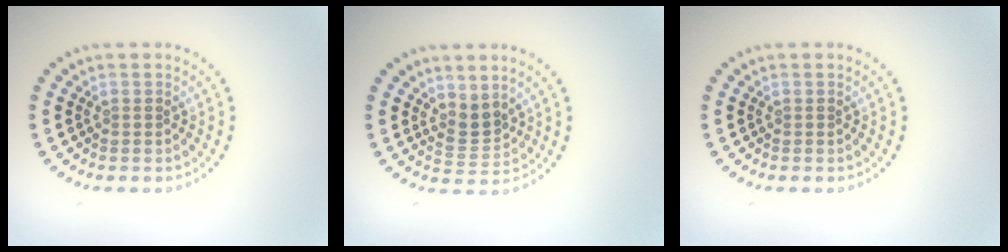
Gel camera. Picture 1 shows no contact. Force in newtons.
{"total": 2.3, "press": 1.6, "slide": 1.6}
{"total": 0.0}